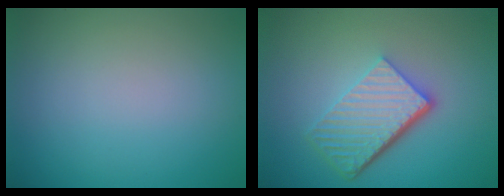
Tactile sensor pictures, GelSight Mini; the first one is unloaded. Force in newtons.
{"total": 6.0, "press": 4.1, "slide": 4.4}